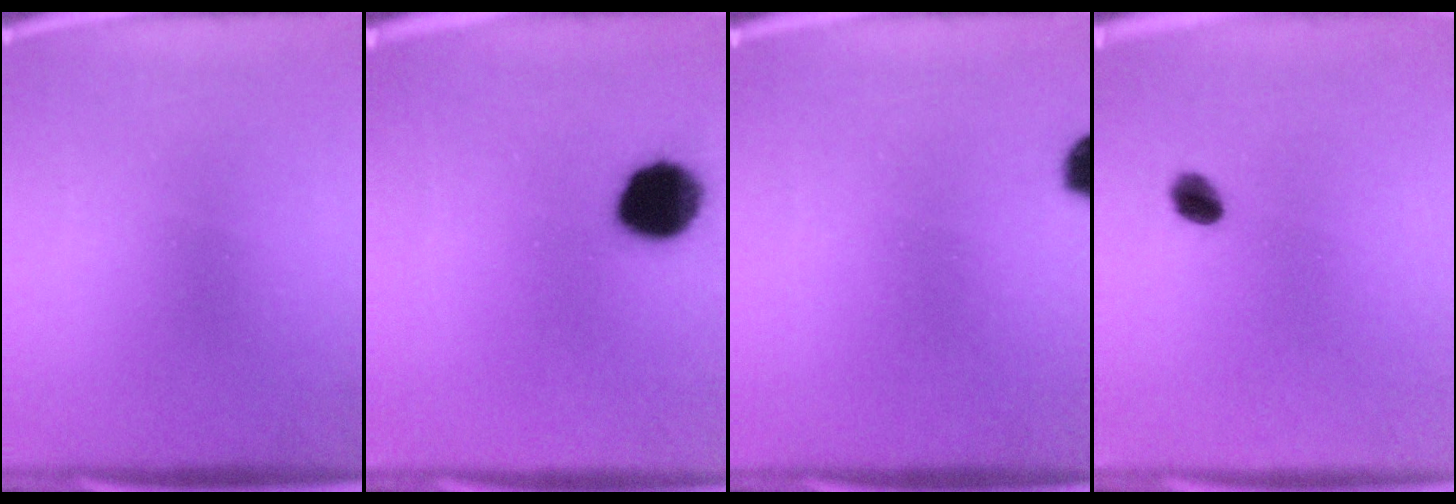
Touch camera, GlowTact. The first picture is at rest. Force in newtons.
{"total": 12.1}
{"total": 5.8}
{"total": 2.8}